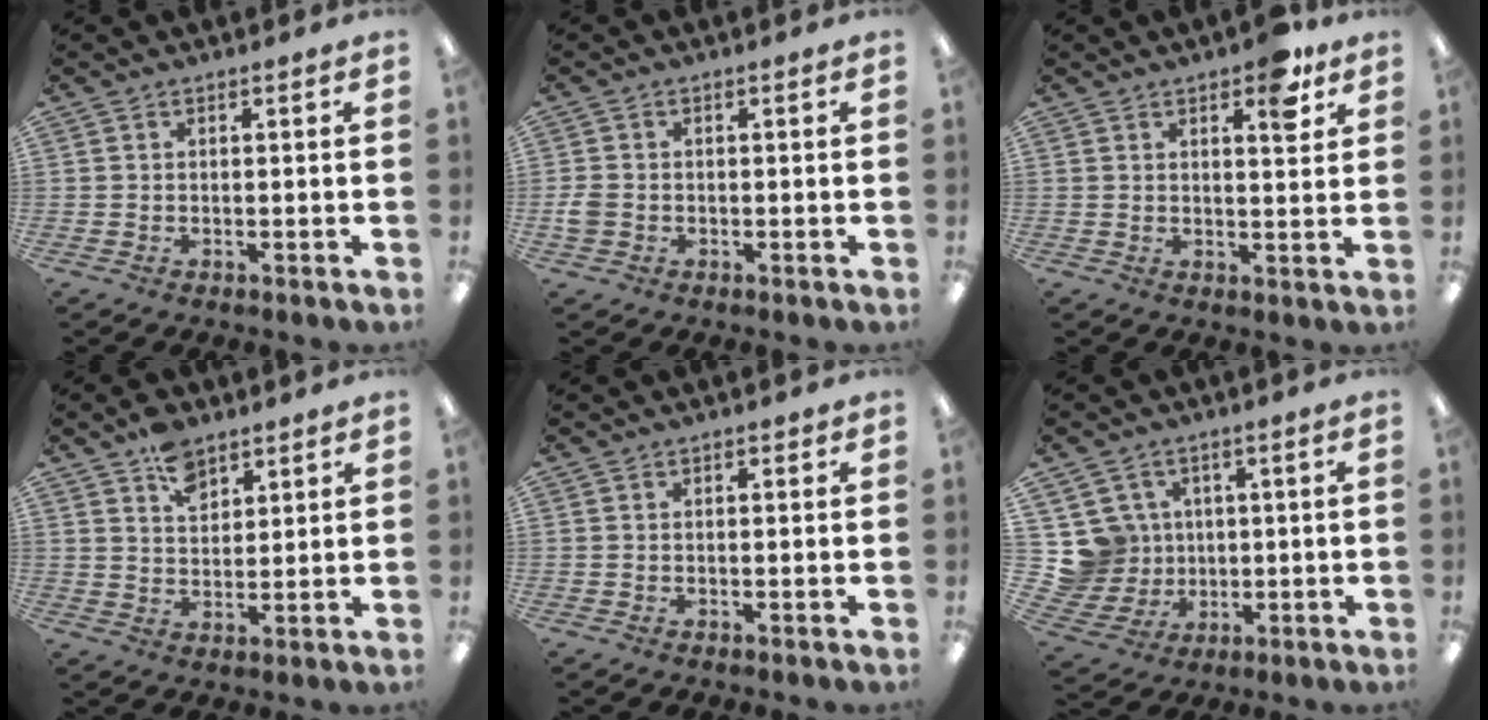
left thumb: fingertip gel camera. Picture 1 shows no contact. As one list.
[{"total": 2.9, "force": [-0.8, 2.3, 1.6], "torque": [-0.024, 0.005, -0.013]}, {"total": 7.0, "force": [4.3, 2.7, 4.8], "torque": [-0.049, -0.019, 0.065]}, {"total": 7.1, "force": [4.7, 4.3, 3.2], "torque": [-0.048, -0.020, 0.085]}, {"total": 0.5, "force": [0.3, 0.3, 0.2], "torque": [0.004, 0.000, 0.004]}, {"total": 9.5, "force": [2.5, 9.0, 1.2], "torque": [-0.066, -0.012, 0.061]}]